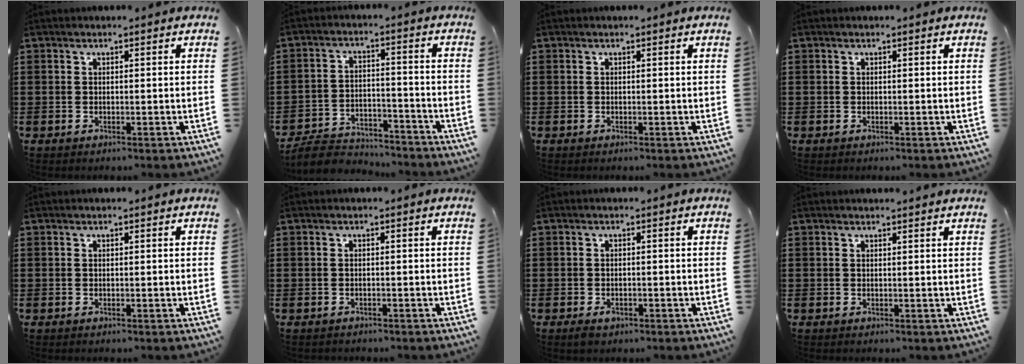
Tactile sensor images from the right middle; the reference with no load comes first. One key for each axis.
{"total": 5.7, "fx": -5.5, "fy": 1.1, "fz": 0.8, "tx": -0.025, "ty": 0.009, "tz": -0.113}
{"total": 0.0}
{"total": 0.0}
{"total": 0.0}
{"total": 0.5, "fx": -0.5, "fy": 0.1, "fz": -0.1, "tx": 0.000, "ty": 0.002, "tz": -0.012}
{"total": 1.2, "fx": -0.7, "fy": 0.7, "fz": 0.8, "tx": -0.016, "ty": -0.002, "tz": -0.014}
{"total": 0.6, "fx": 0.6, "fy": -0.1, "fz": 0.0, "tx": -0.002, "ty": -0.004, "tz": 0.012}